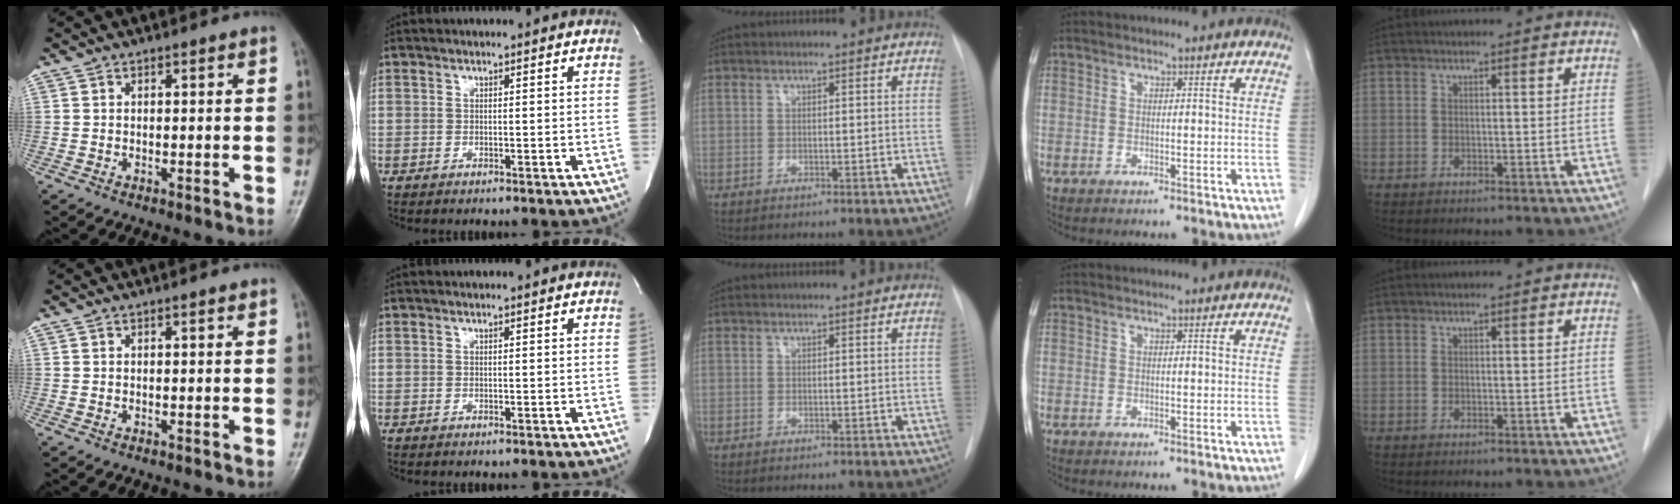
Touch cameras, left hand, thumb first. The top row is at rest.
{}